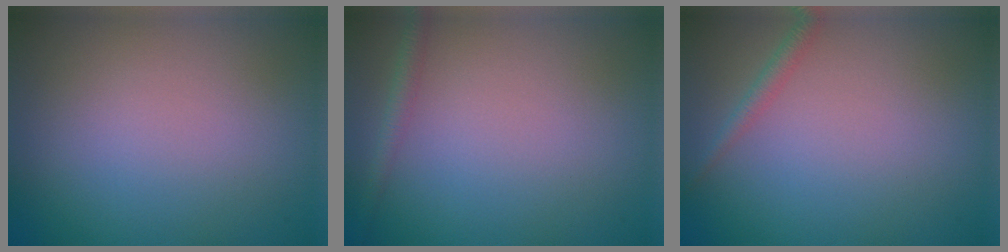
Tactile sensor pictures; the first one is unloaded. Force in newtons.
{"total": 1.3, "press": 1.3, "slide": 0.1}
{"total": 1.2, "press": 1.2, "slide": 0.1}